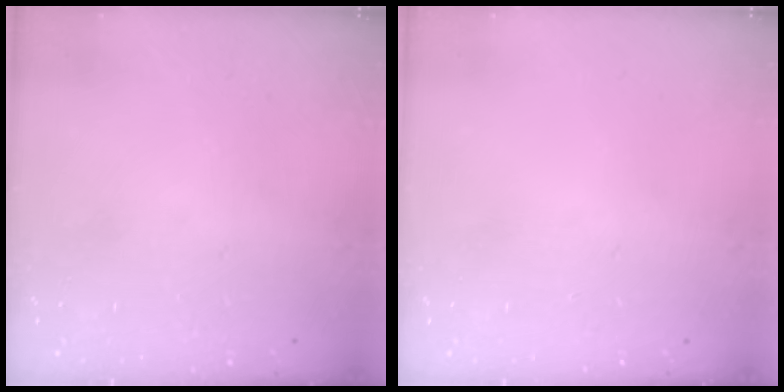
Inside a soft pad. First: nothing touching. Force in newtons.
{"total": 0.0}